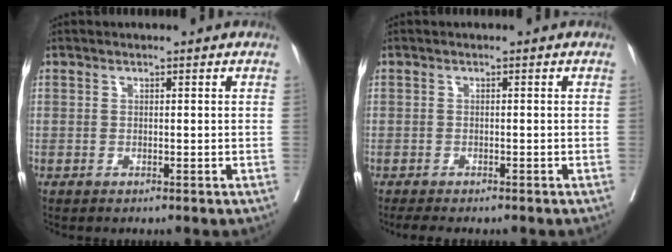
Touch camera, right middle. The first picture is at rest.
{"total": 2.9, "force": [-2.5, 0.9, 1.2], "torque": [-0.021, -0.009, -0.034]}